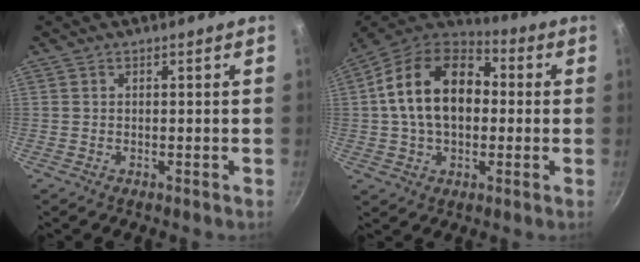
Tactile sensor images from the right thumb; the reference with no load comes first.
{"total": 19.2, "force": [1.5, 12.9, 14.1], "torque": [-0.221, 0.034, 0.009]}